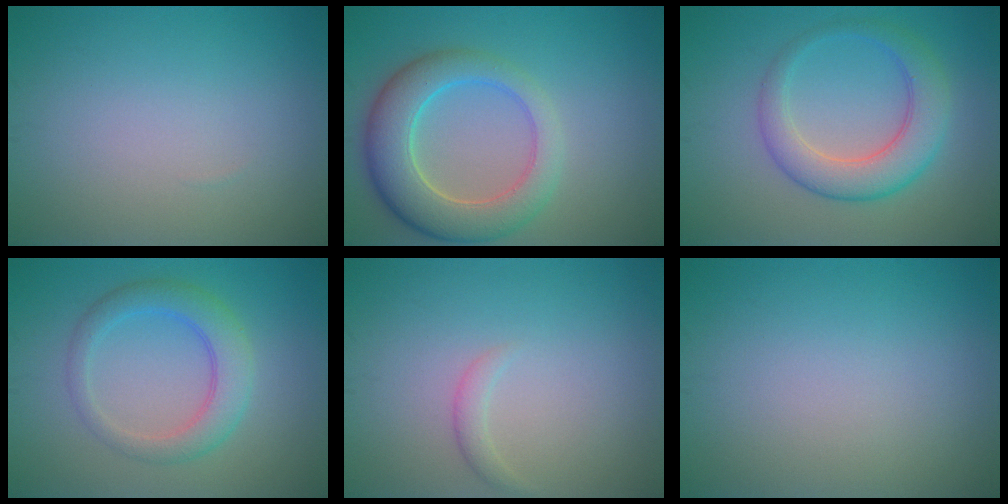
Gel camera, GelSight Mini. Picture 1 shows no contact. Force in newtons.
{"total": 6.8, "press": 6.8, "slide": 0.4}
{"total": 4.3, "press": 4.3, "slide": 0.4}
{"total": 4.1, "press": 4.1, "slide": 0.2}
{"total": 1.1, "press": 1.1, "slide": 0.1}
{"total": 0.0}